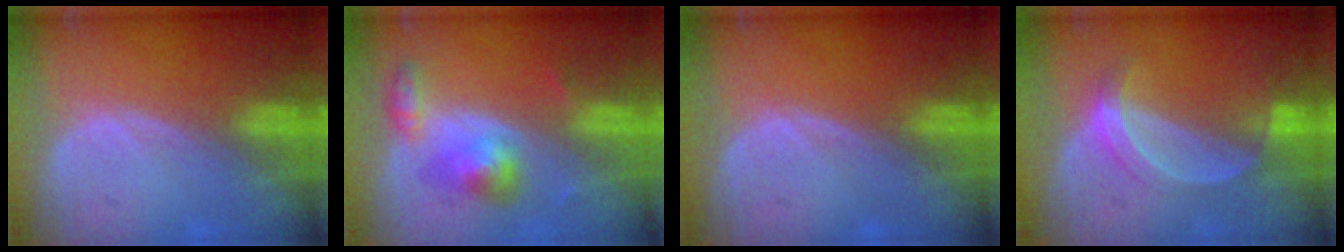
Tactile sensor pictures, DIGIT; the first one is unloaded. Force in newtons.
{"total": 5.5, "press": 5.3, "slide": 1.6}
{"total": 0.0}
{"total": 5.2, "press": 4.9, "slide": 1.6}